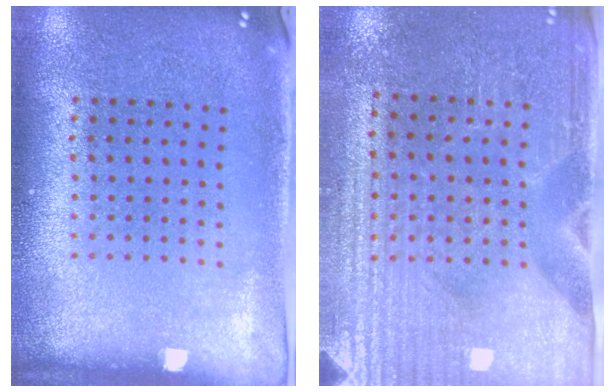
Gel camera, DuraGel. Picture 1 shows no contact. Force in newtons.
{"total": 3.5, "press": 3.3, "slide": 1.1}